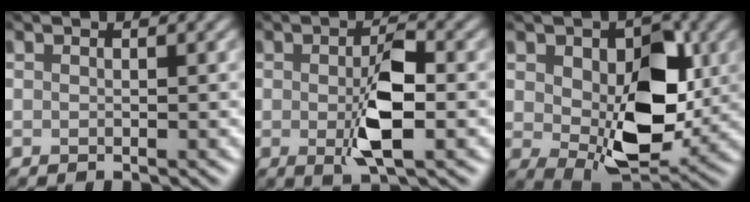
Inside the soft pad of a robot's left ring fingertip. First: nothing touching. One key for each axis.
{"total": 4.9, "fx": -0.9, "fy": 1.8, "fz": 4.4, "tx": -0.086, "ty": -0.001, "tz": -0.016}
{"total": 8.9, "fx": 0.6, "fy": 5.6, "fz": 6.9, "tx": -0.115, "ty": -0.014, "tz": 0.014}